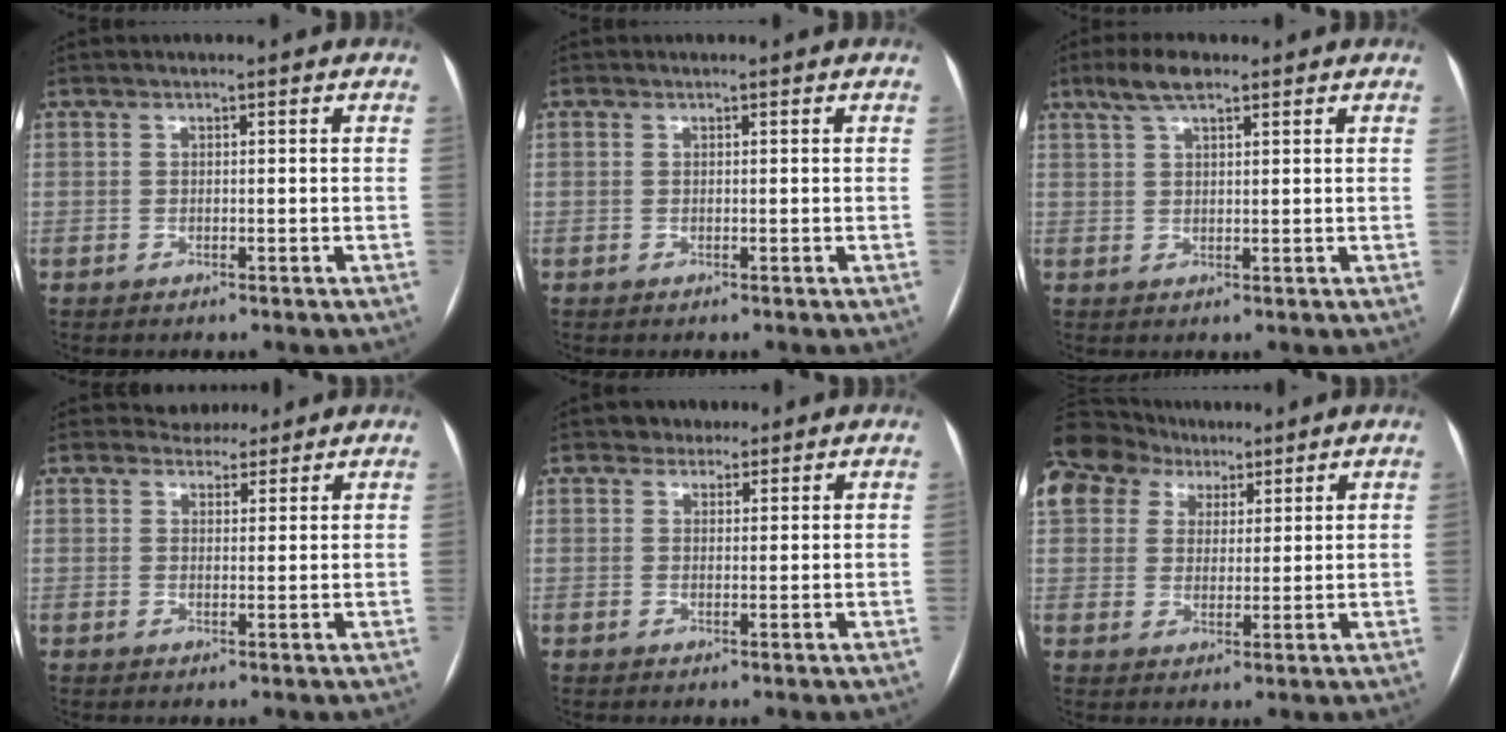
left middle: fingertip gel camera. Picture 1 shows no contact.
{"total": 0.0}
{"total": 4.8, "force": [3.4, 1.3, 3.2], "torque": [-0.072, 0.017, 0.064]}
{"total": 3.4, "force": [3.0, 1.5, -0.1], "torque": [0.004, 0.005, 0.041]}
{"total": 2.5, "force": [1.9, 1.6, 0.1], "torque": [0.002, 0.008, 0.024]}
{"total": 17.8, "force": [11.7, 11.8, 6.5], "torque": [-0.210, 0.066, 0.220]}